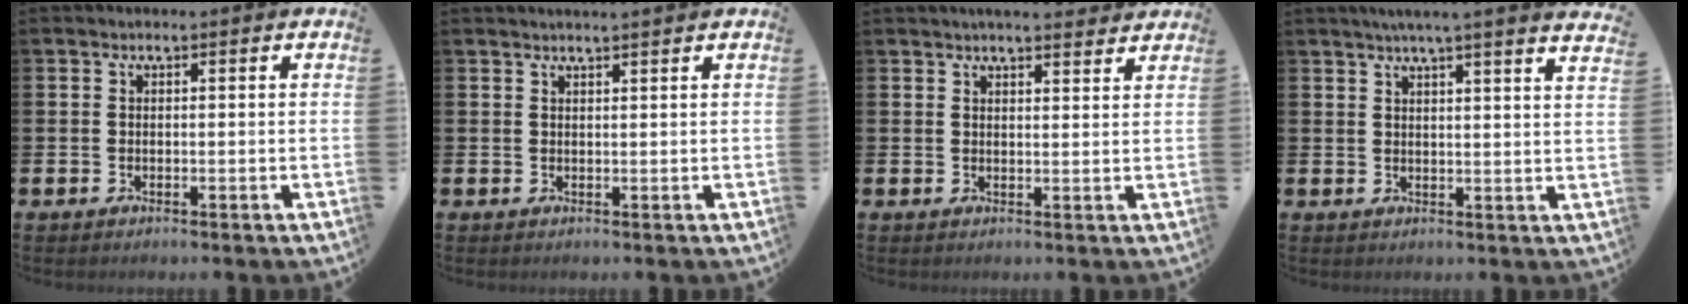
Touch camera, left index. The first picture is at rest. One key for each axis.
{"total": 1.3, "fx": 1.2, "fy": -0.2, "fz": 0.1, "tx": 0.002, "ty": -0.004, "tz": 0.023}
{"total": 3.5, "fx": 3.5, "fy": 0.2, "fz": 0.6, "tx": -0.008, "ty": -0.017, "tz": 0.062}
{"total": 4.5, "fx": 4.2, "fy": -1.0, "fz": 1.2, "tx": -0.031, "ty": -0.018, "tz": 0.073}